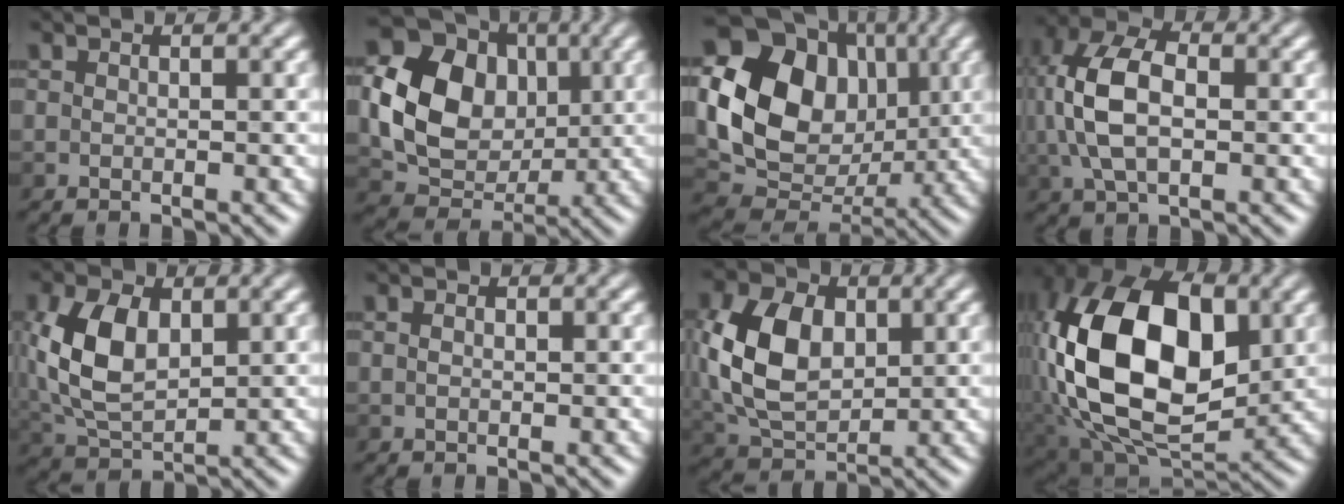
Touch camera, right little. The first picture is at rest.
{"total": 10.4, "force": [0.9, 8.2, 6.3], "torque": [-0.129, -0.006, 0.013]}
{"total": 14.5, "force": [1.8, 11.4, 8.8], "torque": [-0.170, -0.003, 0.034]}
{"total": 7.7, "force": [0.7, 4.8, 6.1], "torque": [-0.139, 0.011, 0.005]}
{"total": 7.3, "force": [1.4, 4.6, 5.6], "torque": [-0.128, 0.005, 0.027]}
{"total": 0.8, "force": [0.2, 0.5, 0.5], "torque": [-0.009, -0.001, 0.002]}
{"total": 8.8, "force": [1.1, 6.1, 6.3], "torque": [-0.142, 0.008, 0.017]}
{"total": 18.5, "force": [1.5, 11.6, 14.3], "torque": [-0.282, 0.013, 0.012]}